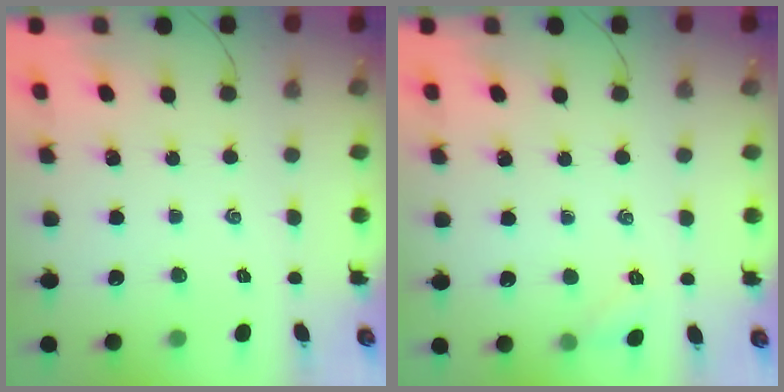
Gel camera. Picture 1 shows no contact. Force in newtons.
{"total": 5.6, "press": 5.4, "slide": 1.5}